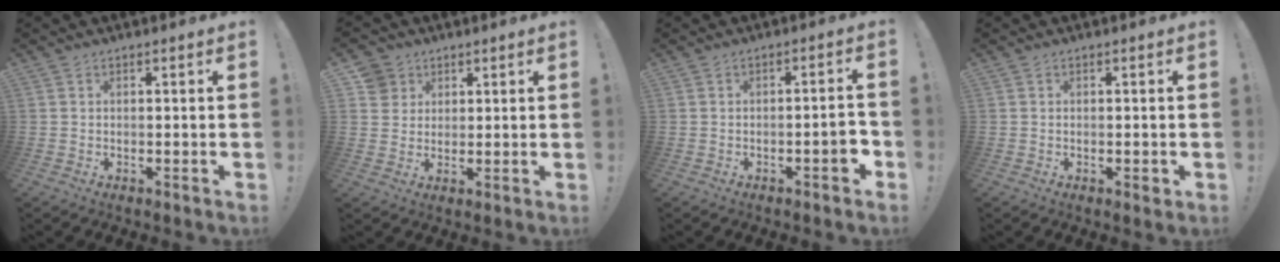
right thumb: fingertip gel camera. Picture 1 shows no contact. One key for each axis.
{"total": 5.5, "fx": 2.6, "fy": 4.8, "fz": 0.5, "tx": -0.009, "ty": -0.012, "tz": 0.052}
{"total": 5.7, "fx": -2.1, "fy": 1.4, "fz": 5.1, "tx": -0.061, "ty": 0.005, "tz": -0.034}
{"total": 1.3, "fx": -0.3, "fy": 0.4, "fz": 1.2, "tx": -0.019, "ty": 0.001, "tz": -0.004}